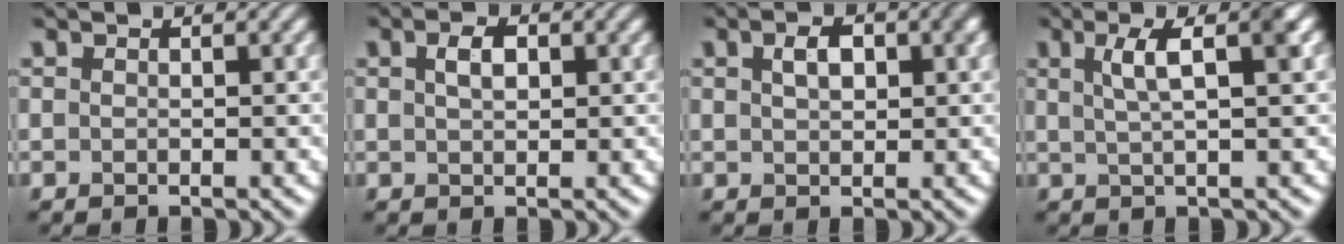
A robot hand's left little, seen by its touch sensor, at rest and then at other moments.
{"total": 2.1, "force": [0.7, 1.1, 1.6], "torque": [-0.031, 0.004, 0.012]}
{"total": 3.0, "force": [0.9, 1.6, 2.3], "torque": [-0.040, 0.005, 0.016]}
{"total": 4.5, "force": [1.5, 1.1, 4.1], "torque": [-0.060, 0.009, 0.021]}